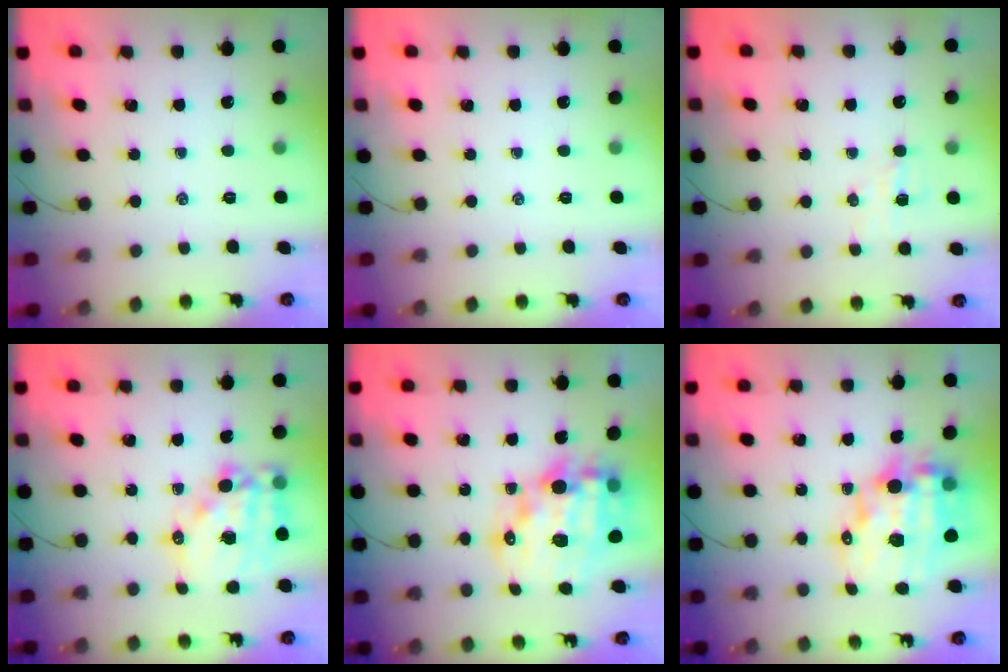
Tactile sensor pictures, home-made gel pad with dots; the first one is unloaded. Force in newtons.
{"total": 0.0}
{"total": 3.7, "press": 3.5, "slide": 1.0}
{"total": 15.4, "press": 15.2, "slide": 2.3}
{"total": 19.2, "press": 18.8, "slide": 4.1}
{"total": 16.4, "press": 15.9, "slide": 3.8}